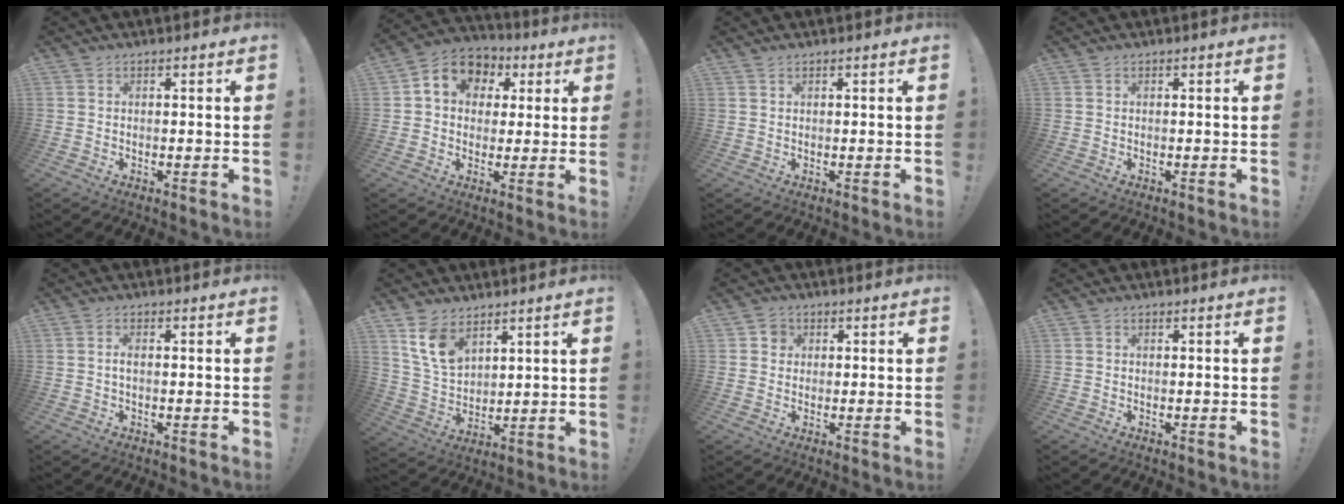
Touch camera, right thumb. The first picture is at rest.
{"total": 10.2, "force": [3.0, 8.5, 4.8], "torque": [-0.070, -0.006, 0.062]}
{"total": 0.8, "force": [0.6, 0.3, 0.3], "torque": [-0.007, 0.000, 0.012]}
{"total": 0.0}
{"total": 1.5, "force": [-0.1, 0.6, 1.4], "torque": [-0.027, 0.004, -0.003]}
{"total": 11.0, "force": [7.0, 6.7, 5.2], "torque": [-0.105, -0.033, 0.141]}
{"total": 3.2, "force": [0.7, 3.0, 0.9], "torque": [-0.014, 0.003, 0.012]}
{"total": 0.0}